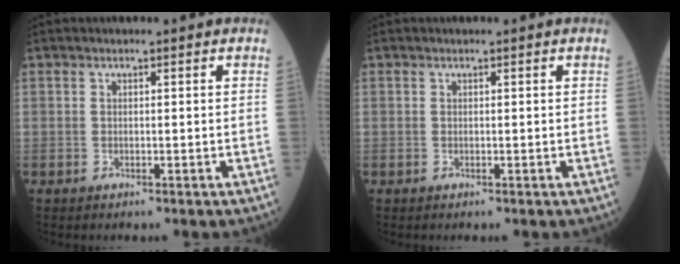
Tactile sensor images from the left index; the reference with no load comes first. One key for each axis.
{"total": 0.0}